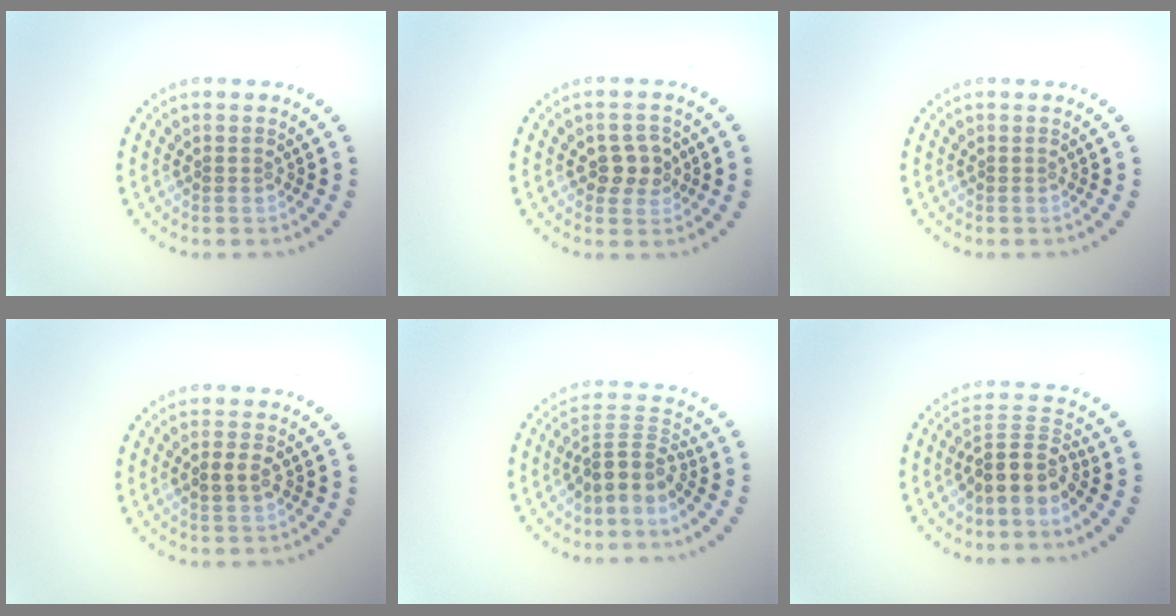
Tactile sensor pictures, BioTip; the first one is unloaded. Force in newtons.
{"total": 2.7, "press": 2.6, "slide": 0.6}
{"total": 0.0}
{"total": 1.9, "press": 1.9, "slide": 0.4}
{"total": 3.4, "press": 2.5, "slide": 2.4}
{"total": 3.9, "press": 3.0, "slide": 2.4}